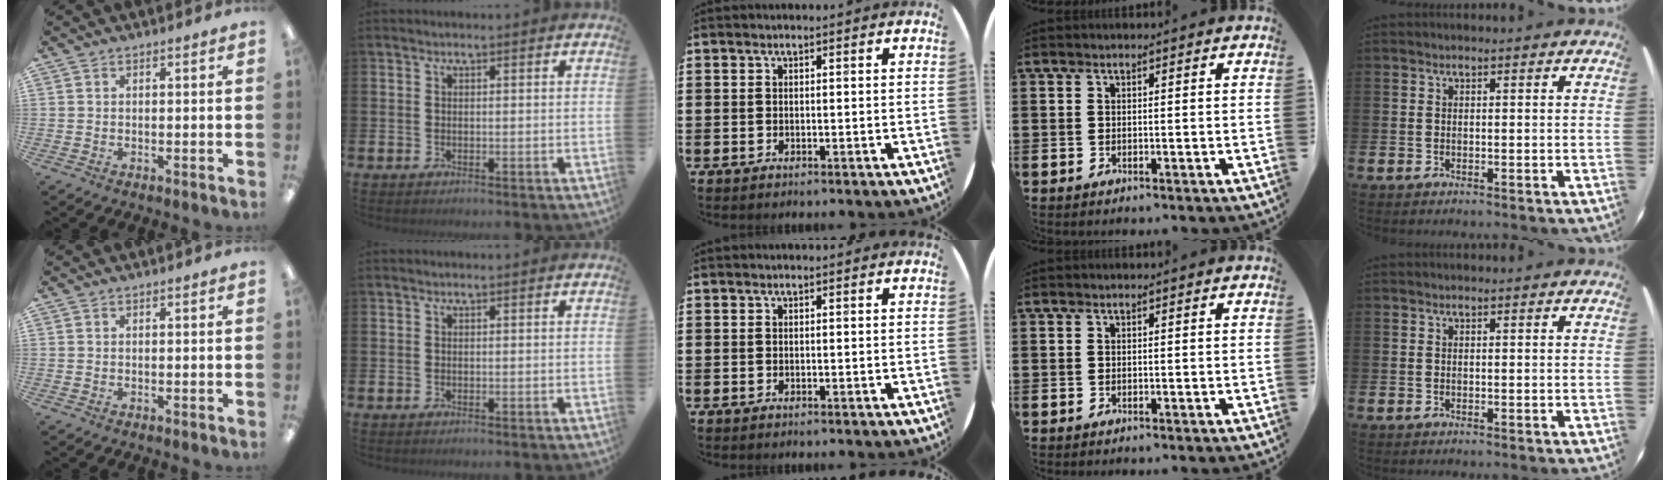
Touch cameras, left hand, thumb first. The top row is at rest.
{}